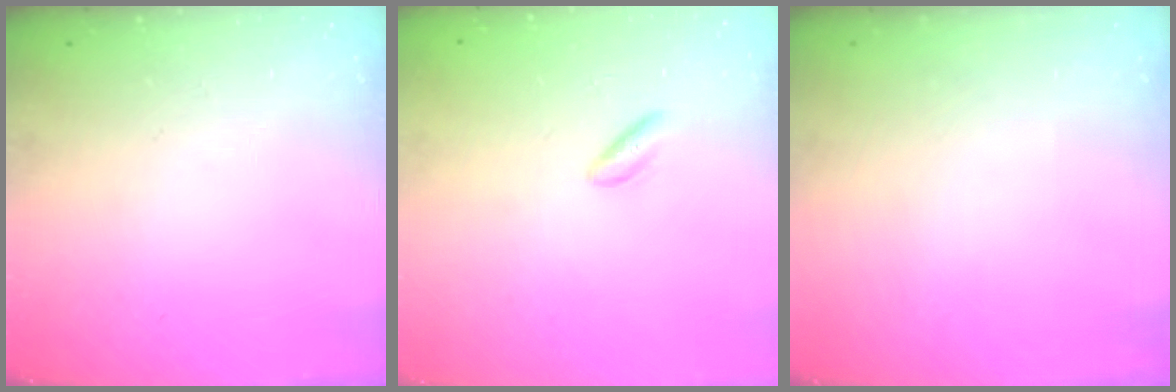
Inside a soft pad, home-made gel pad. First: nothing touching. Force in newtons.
{"total": 1.7, "press": 1.3, "slide": 1.1}
{"total": 0.0}